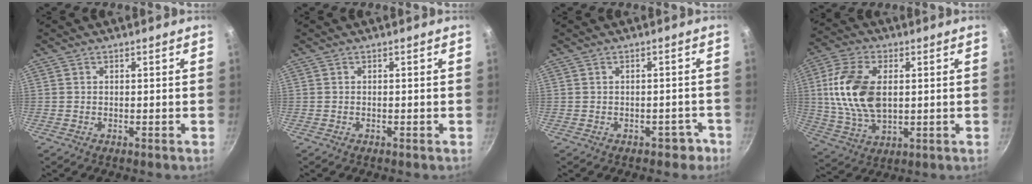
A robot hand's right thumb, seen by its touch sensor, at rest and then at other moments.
{"total": 0.0}
{"total": 2.9, "force": [-1.7, 2.0, 1.2], "torque": [0.010, 0.031, 0.000]}
{"total": 15.2, "force": [2.0, 9.0, 12.1], "torque": [-0.223, -0.003, 0.038]}